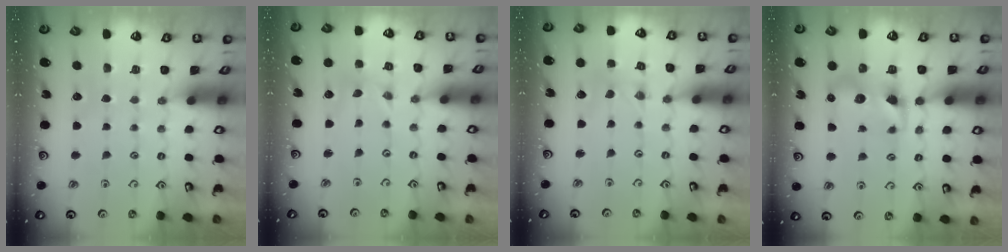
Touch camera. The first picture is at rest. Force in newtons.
{"total": 0.0}
{"total": 0.0}
{"total": 7.0, "press": 7.0, "slide": 0.7}